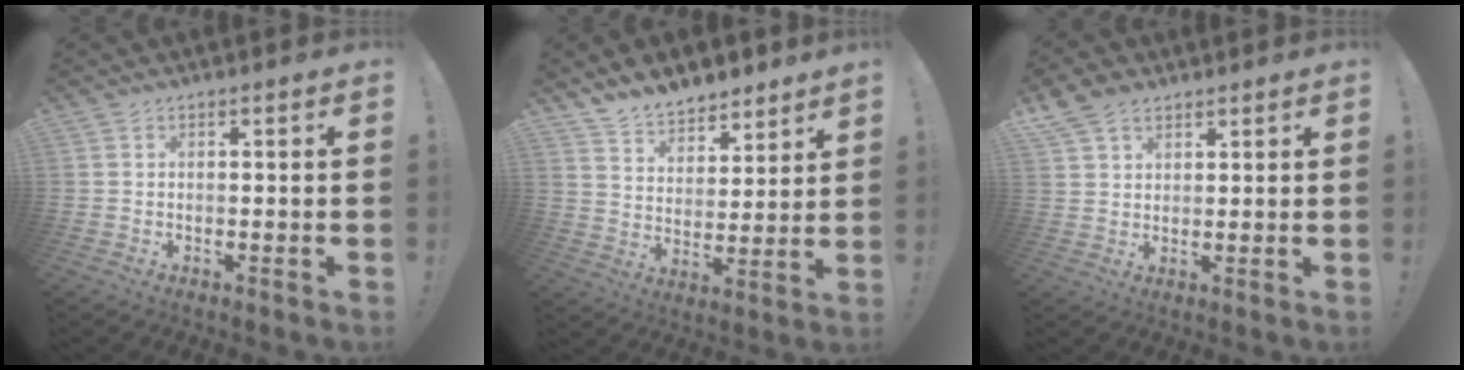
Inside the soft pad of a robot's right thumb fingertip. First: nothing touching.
{"total": 9.3, "force": [8.4, 3.6, 1.4], "torque": [-0.036, -0.065, 0.163]}
{"total": 7.2, "force": [4.9, 4.5, 2.6], "torque": [-0.049, -0.018, 0.097]}